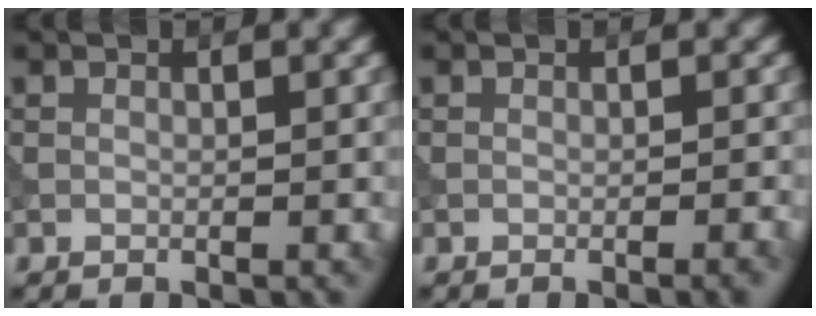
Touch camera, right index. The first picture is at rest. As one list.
[{"total": 1.4, "force": [-0.5, 0.4, 1.3], "torque": [-0.010, 0.004, -0.011]}]